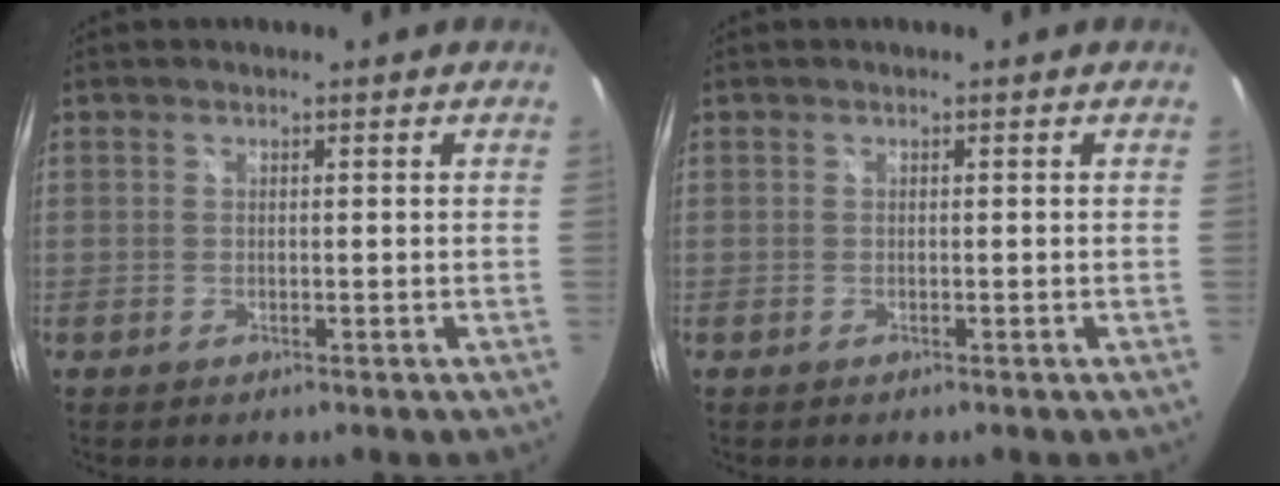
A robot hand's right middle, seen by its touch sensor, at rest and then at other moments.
{"total": 0.0}